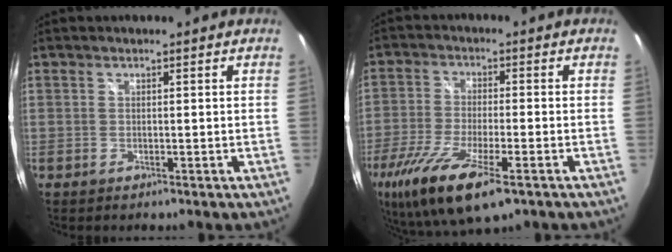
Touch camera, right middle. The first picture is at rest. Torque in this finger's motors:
{"motor_torque": [1.48, -0.66, 0.46, 0.21]}